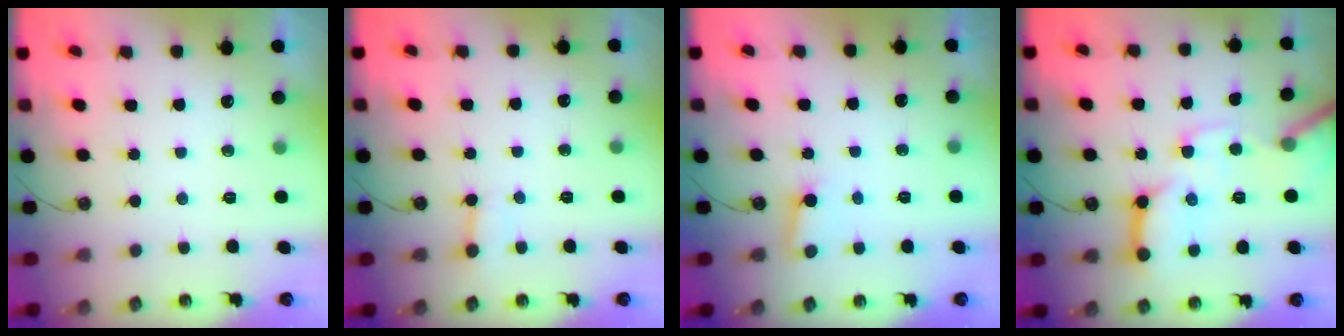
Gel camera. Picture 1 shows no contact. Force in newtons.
{"total": 2.9, "press": 2.9, "slide": 0.3}
{"total": 2.7, "press": 2.7, "slide": 0.4}
{"total": 17.8, "press": 17.7, "slide": 1.5}